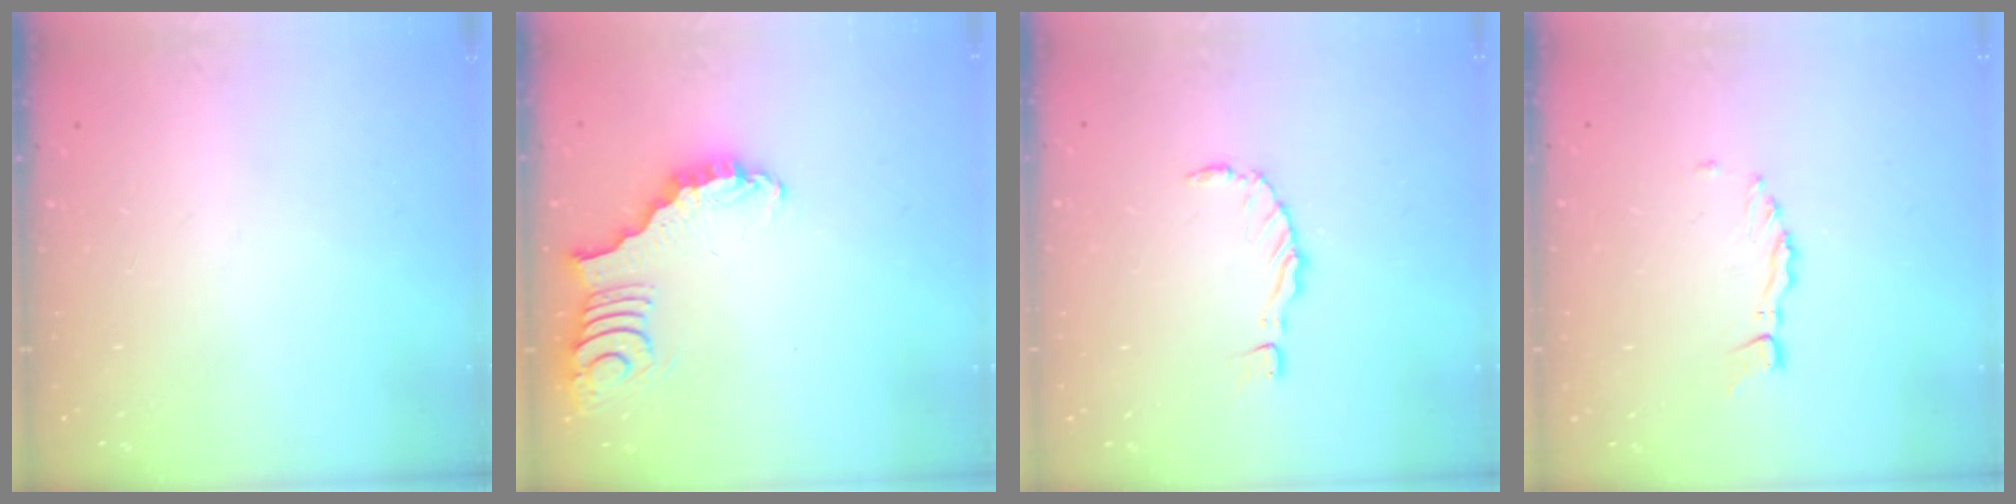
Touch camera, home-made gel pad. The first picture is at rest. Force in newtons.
{"total": 3.2, "press": 3.1, "slide": 0.6}
{"total": 0.0}
{"total": 2.2, "press": 2.2, "slide": 0.3}